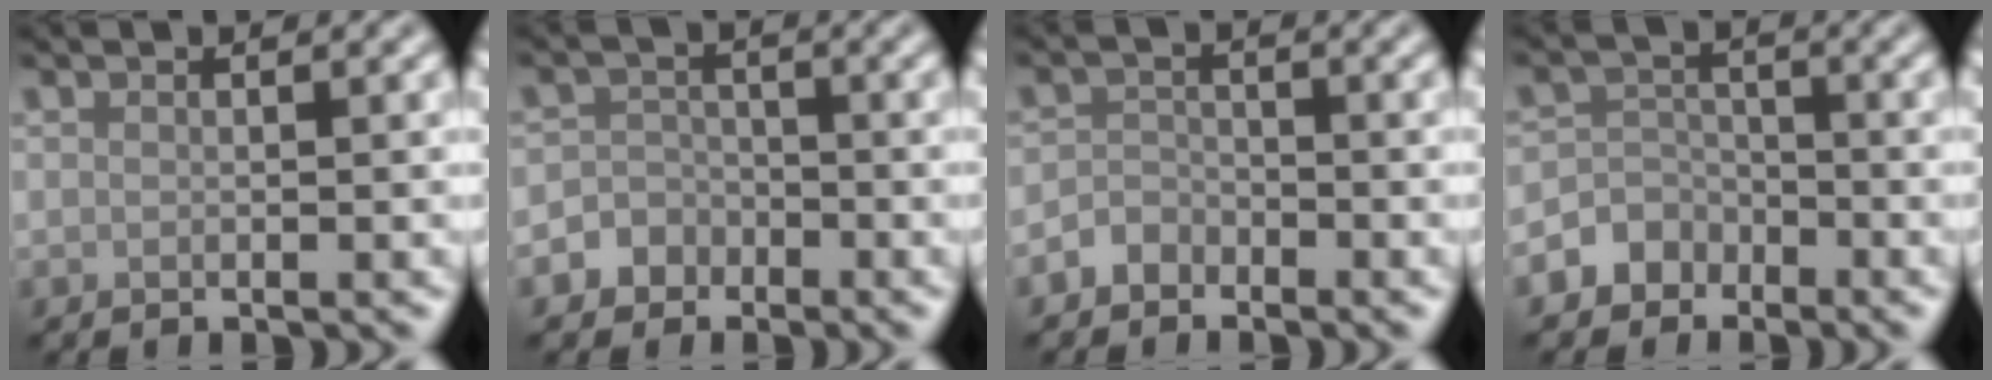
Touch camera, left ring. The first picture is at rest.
{"total": 3.5, "force": [-2.0, 2.8, 0.2], "torque": [0.035, 0.001, -0.047]}
{"total": 1.7, "force": [-1.3, 1.1, 0.2], "torque": [0.001, 0.010, -0.027]}
{"total": 3.8, "force": [-2.4, 2.9, 0.4], "torque": [0.023, 0.005, -0.059]}